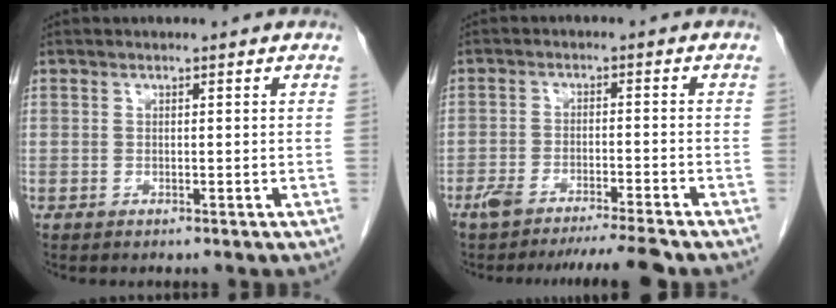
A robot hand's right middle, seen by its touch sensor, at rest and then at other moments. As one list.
[{"total": 7.8, "force": [-6.9, -0.7, 3.6], "torque": [-0.046, -0.008, -0.110]}]